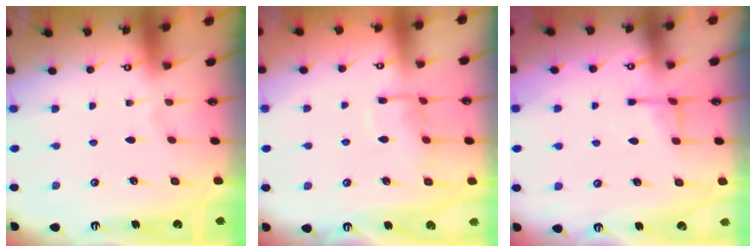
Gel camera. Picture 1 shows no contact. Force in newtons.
{"total": 8.2, "press": 8.2, "slide": 0.5}
{"total": 4.4, "press": 4.4, "slide": 0.7}